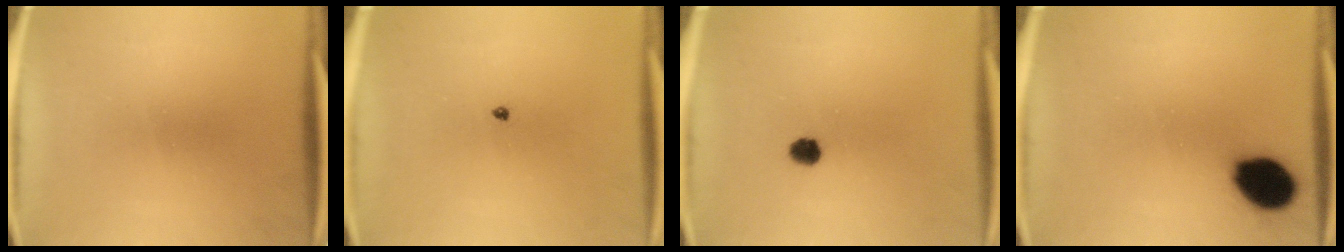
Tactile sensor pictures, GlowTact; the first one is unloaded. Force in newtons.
{"total": 0.6}
{"total": 2.7}
{"total": 11.6}